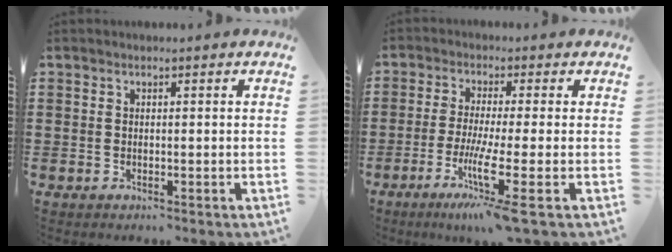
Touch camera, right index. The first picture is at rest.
{"total": 8.2, "force": [-3.0, -0.2, 7.6], "torque": [-0.157, -0.025, -0.056]}